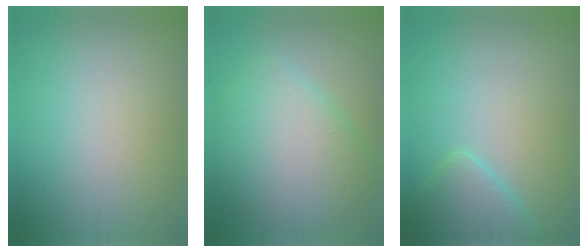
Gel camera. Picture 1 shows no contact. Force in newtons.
{"total": 7.3, "press": 7.3, "slide": 0.2}
{"total": 3.5, "press": 3.5, "slide": 0.2}